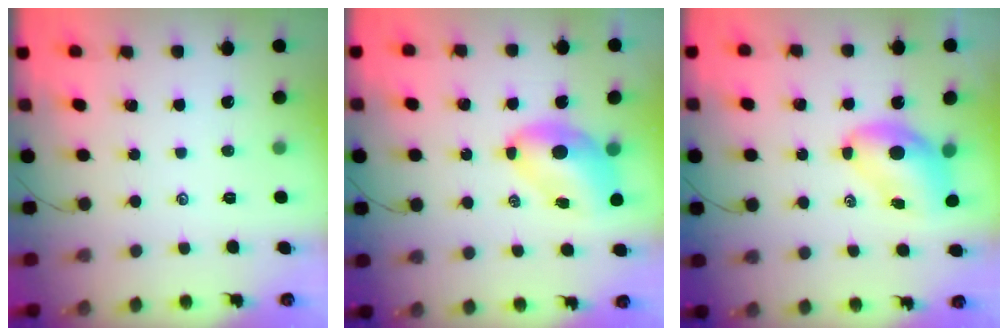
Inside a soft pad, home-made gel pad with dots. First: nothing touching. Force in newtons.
{"total": 7.3, "press": 7.2, "slide": 1.6}
{"total": 7.9, "press": 7.7, "slide": 1.7}